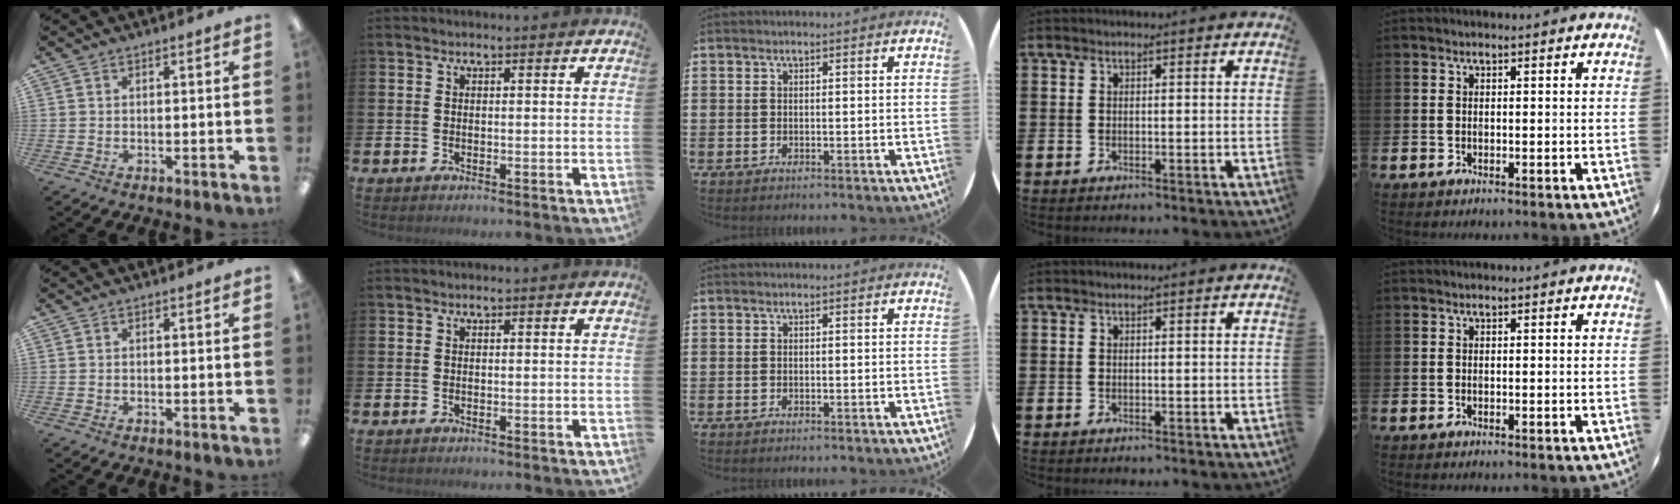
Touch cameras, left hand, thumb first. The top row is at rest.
{}